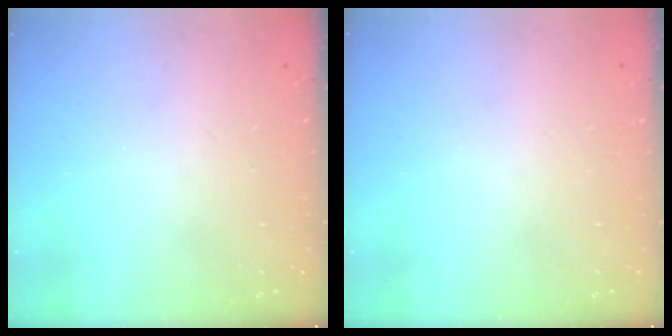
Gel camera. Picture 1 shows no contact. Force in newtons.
{"total": 0.0}